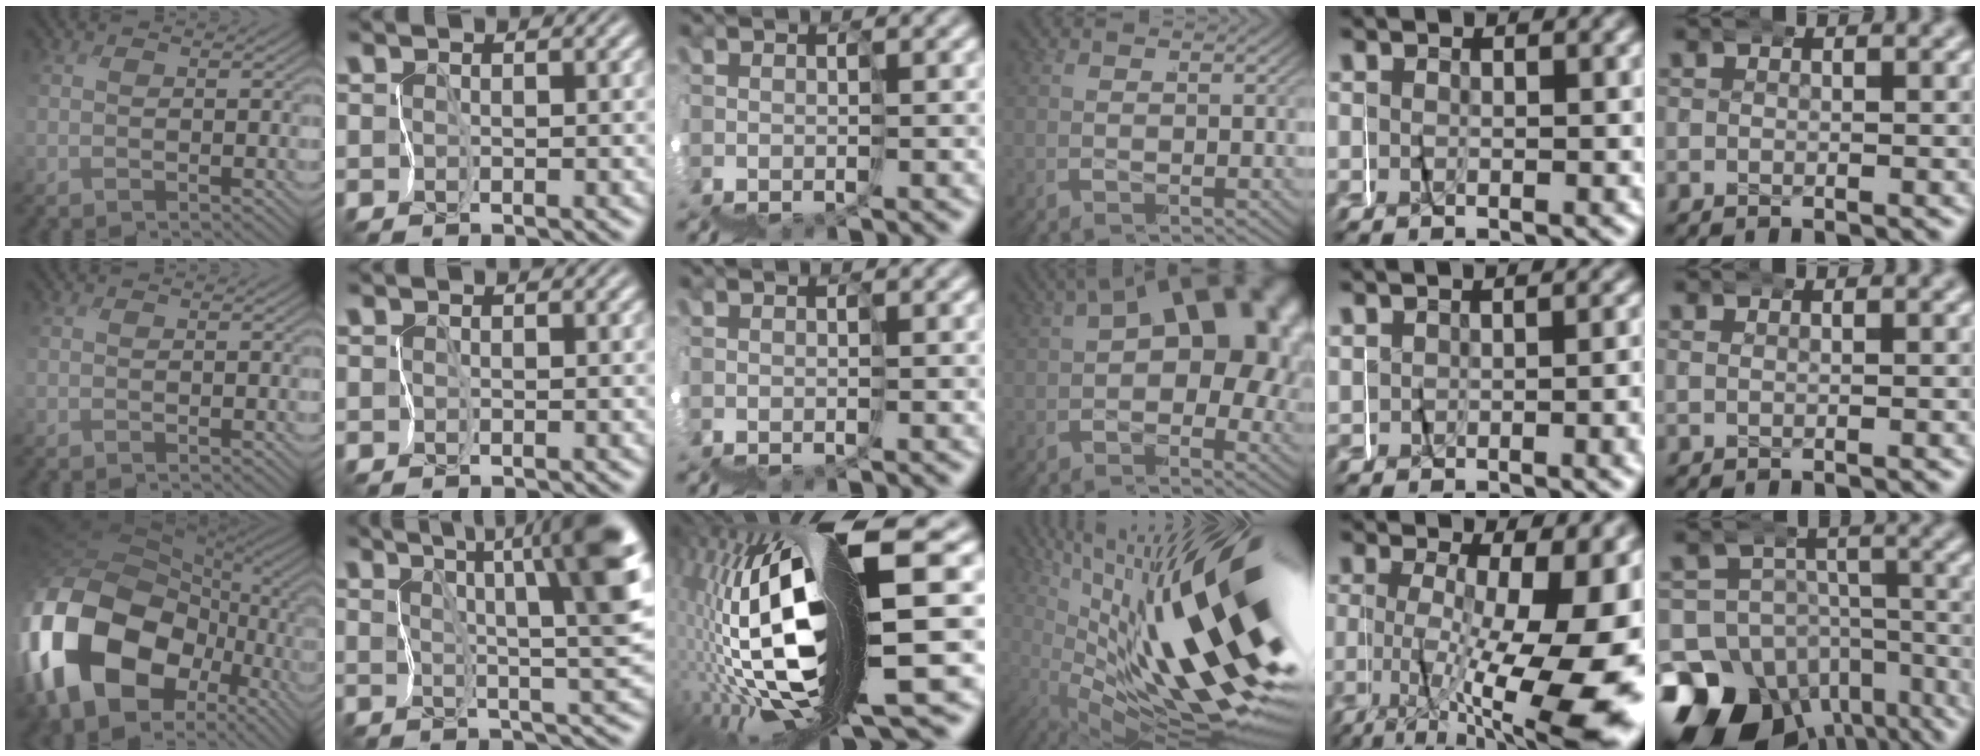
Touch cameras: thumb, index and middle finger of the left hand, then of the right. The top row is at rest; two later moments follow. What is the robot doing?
{"motion": "wrap", "object": "masking tape"}